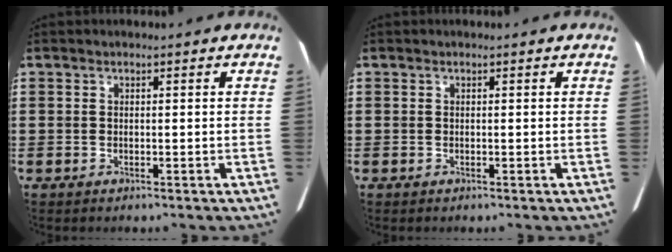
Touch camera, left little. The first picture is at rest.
{"total": 0.0}